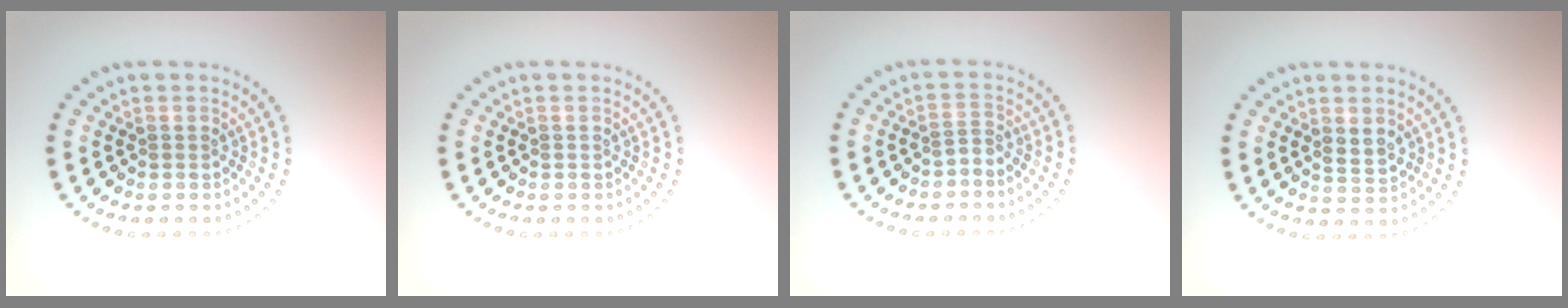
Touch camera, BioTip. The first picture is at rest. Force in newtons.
{"total": 0.0}
{"total": 0.9, "press": 0.3, "slide": 0.9}
{"total": 1.9, "press": 1.8, "slide": 0.5}